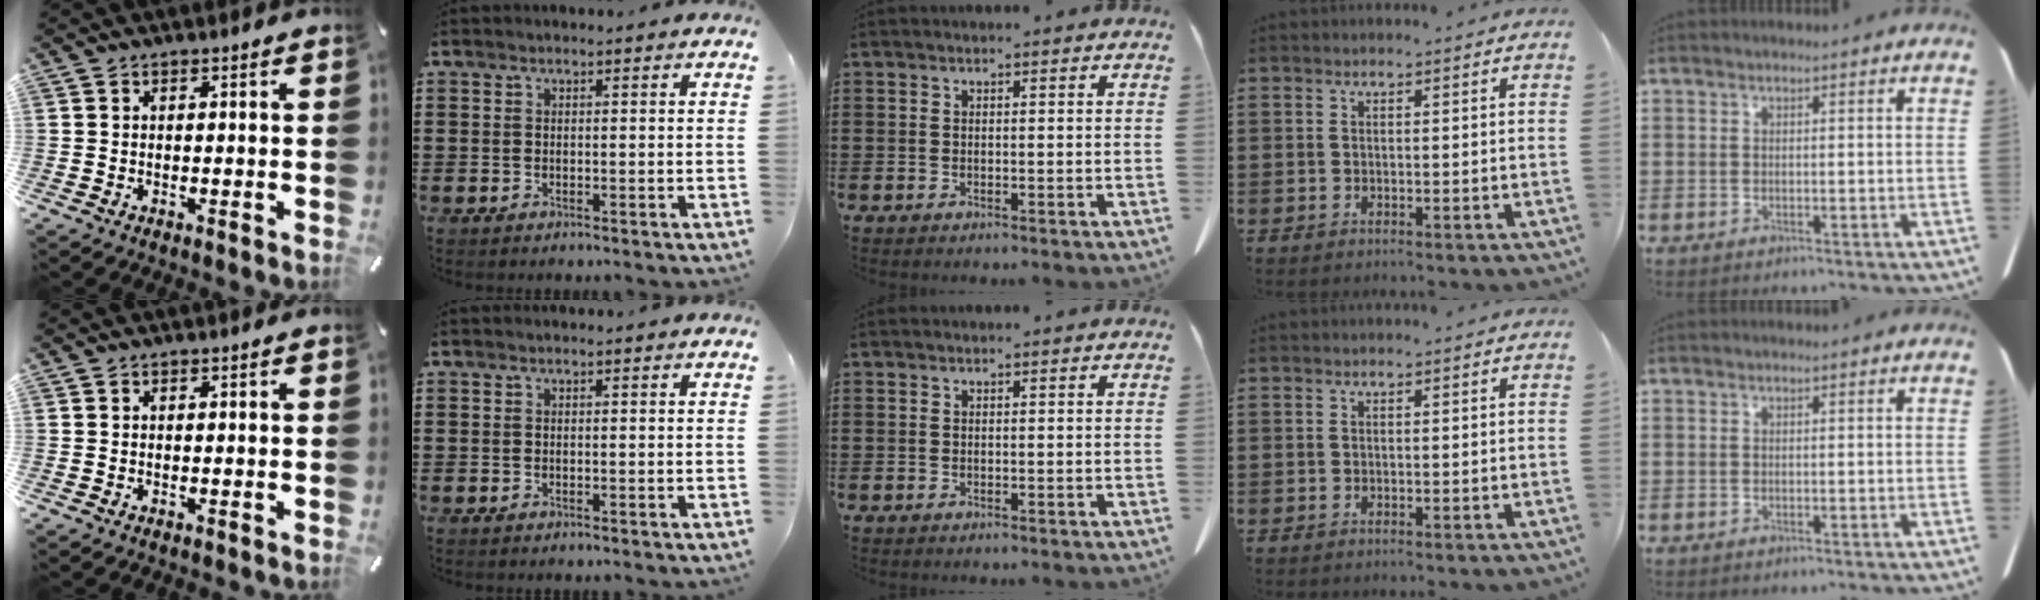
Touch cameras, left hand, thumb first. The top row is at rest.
{}